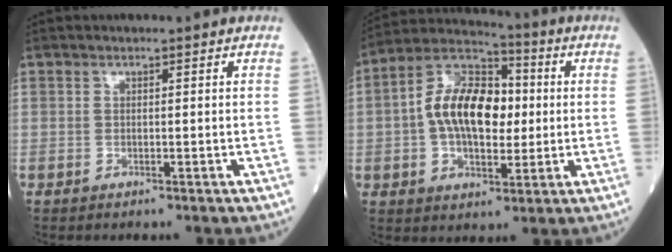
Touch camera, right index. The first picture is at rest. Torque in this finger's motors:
{"motor_torque": [0.78, 0.01, 0.79, 0.21]}